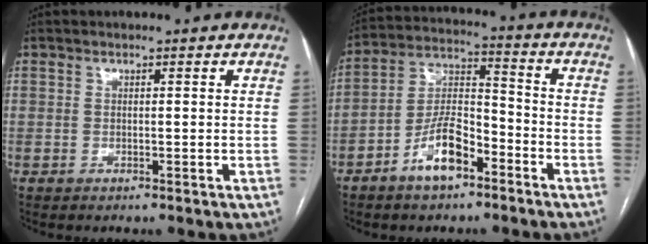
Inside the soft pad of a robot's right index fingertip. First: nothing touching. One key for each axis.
{"total": 9.9, "fx": -5.6, "fy": 3.8, "fz": 7.2, "tx": -0.148, "ty": 0.016, "tz": -0.103}